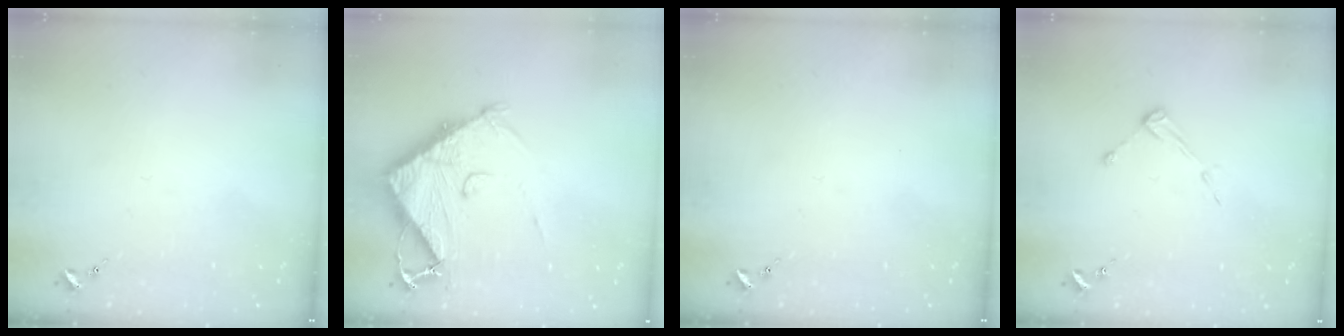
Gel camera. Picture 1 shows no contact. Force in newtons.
{"total": 10.6, "press": 10.5, "slide": 1.0}
{"total": 0.0}
{"total": 4.2, "press": 4.2, "slide": 0.6}